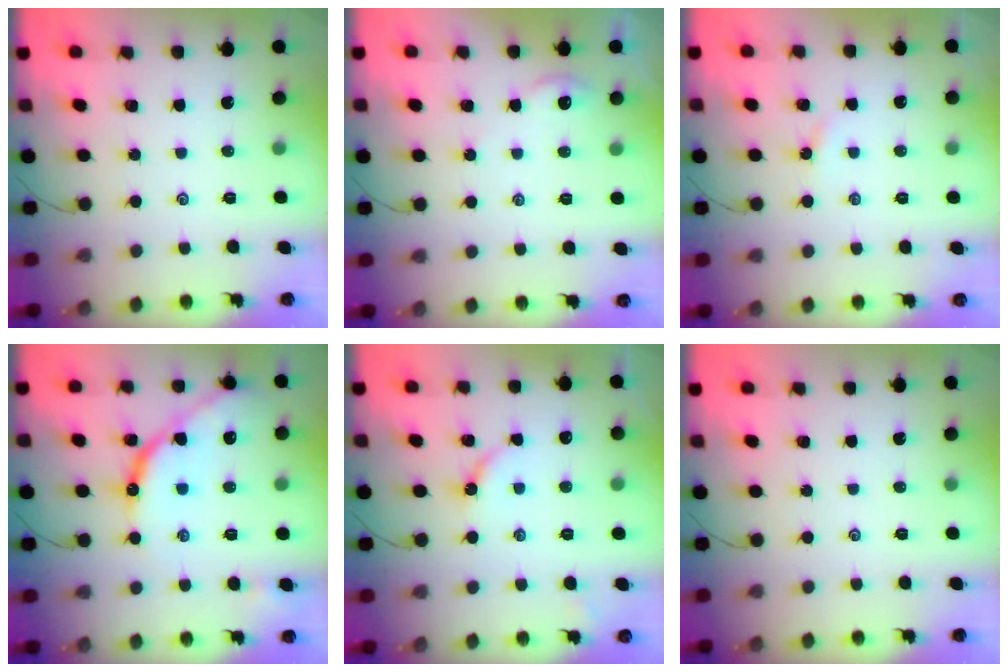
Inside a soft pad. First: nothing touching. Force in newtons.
{"total": 2.2, "press": 2.2, "slide": 0.4}
{"total": 1.4, "press": 1.4, "slide": 0.2}
{"total": 13.0, "press": 12.9, "slide": 0.9}
{"total": 4.7, "press": 4.6, "slide": 0.6}
{"total": 0.0}